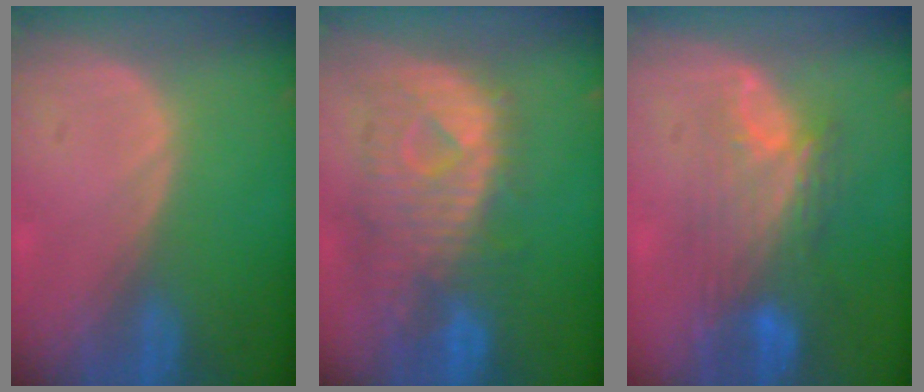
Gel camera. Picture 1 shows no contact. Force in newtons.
{"total": 10.6, "press": 9.5, "slide": 4.6}
{"total": 9.0, "press": 8.0, "slide": 4.1}